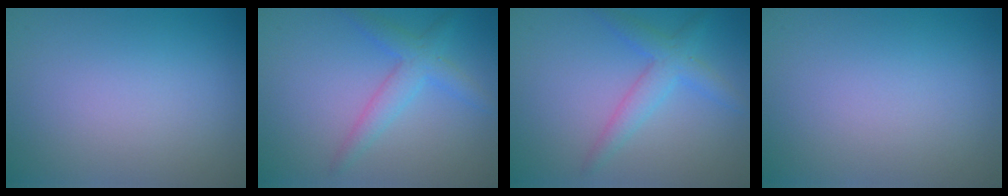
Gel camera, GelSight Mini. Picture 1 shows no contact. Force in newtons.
{"total": 2.1, "press": 2.1, "slide": 0.1}
{"total": 2.1, "press": 2.1, "slide": 0.1}
{"total": 0.0}